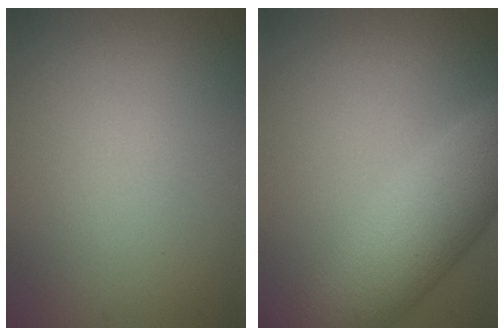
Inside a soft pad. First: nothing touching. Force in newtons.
{"total": 8.6, "press": 8.6, "slide": 0.3}